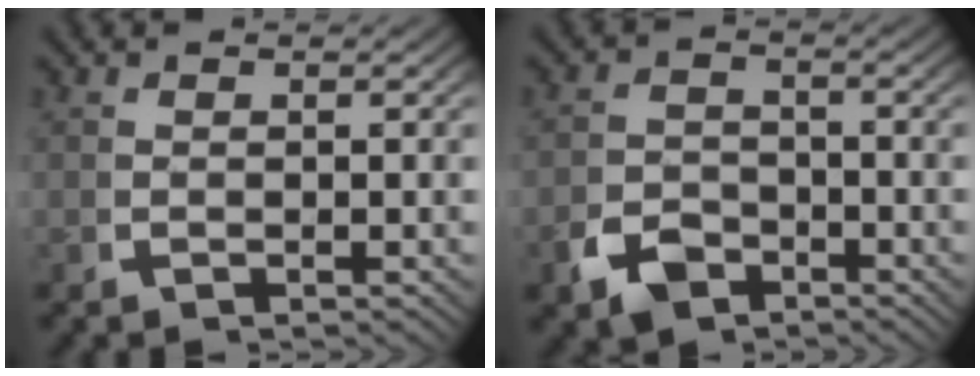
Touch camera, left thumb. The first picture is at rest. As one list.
[{"total": 4.1, "force": [-3.0, 2.4, 1.5], "torque": [-0.023, -0.012, -0.051]}]